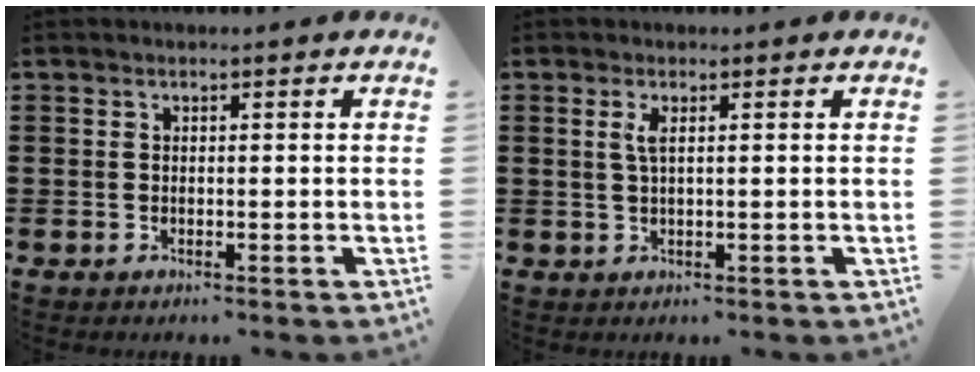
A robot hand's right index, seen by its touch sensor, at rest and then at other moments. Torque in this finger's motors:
{"motor_torque": [0.15, 0.11, 0.23, 0.05]}